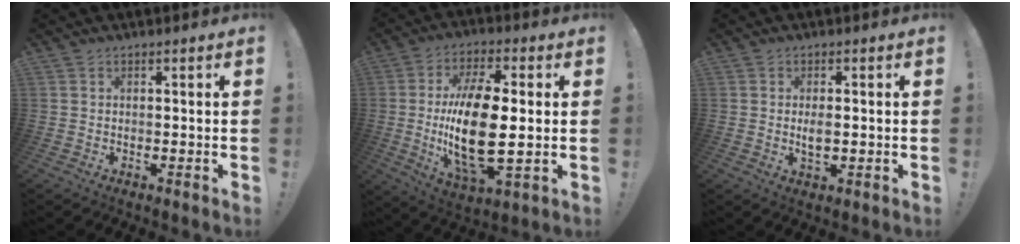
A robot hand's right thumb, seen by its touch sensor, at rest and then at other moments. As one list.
[{"total": 20.3, "force": [-0.4, 8.8, 18.3], "torque": [-0.356, -0.014, -0.009]}, {"total": 3.2, "force": [0.0, 1.7, 2.8], "torque": [-0.041, -0.003, -0.005]}]